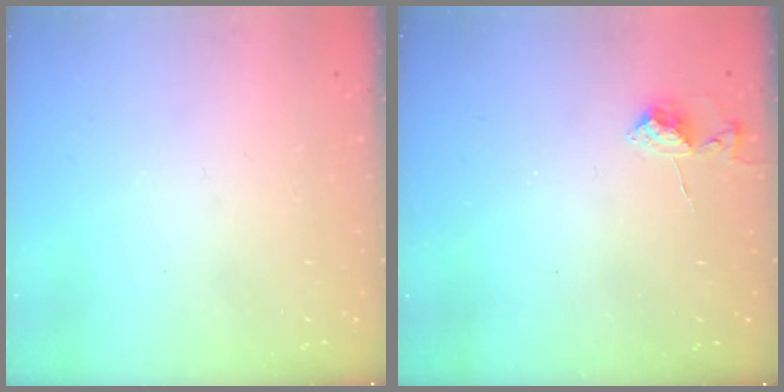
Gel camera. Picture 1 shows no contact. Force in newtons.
{"total": 5.0, "press": 4.9, "slide": 0.7}